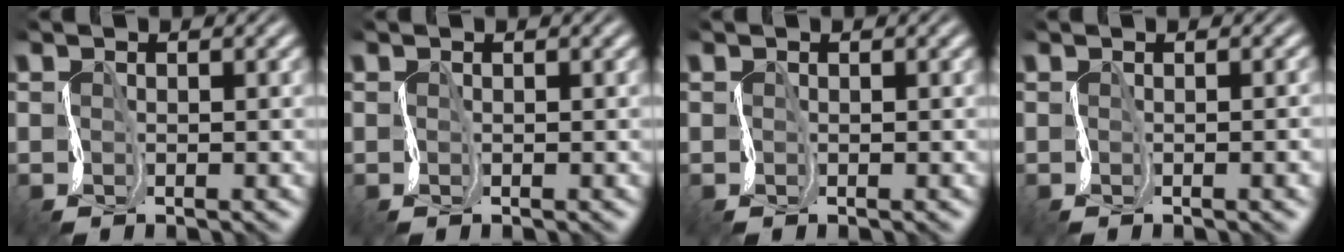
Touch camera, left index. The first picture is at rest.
{"total": 0.0}
{"total": 0.0}
{"total": 4.9, "force": [-0.4, 2.3, 4.3], "torque": [-0.023, 0.015, -0.011]}